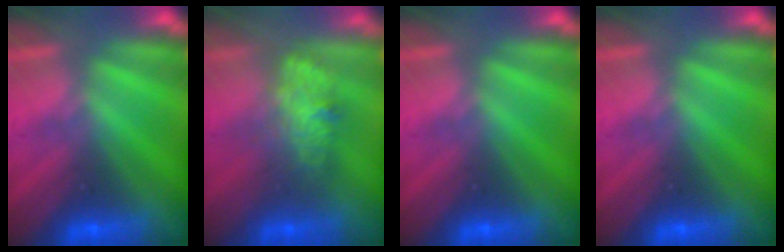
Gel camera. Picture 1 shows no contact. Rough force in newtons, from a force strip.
{"total": 2.6}
{"total": 0.0}
{"total": 0.0}